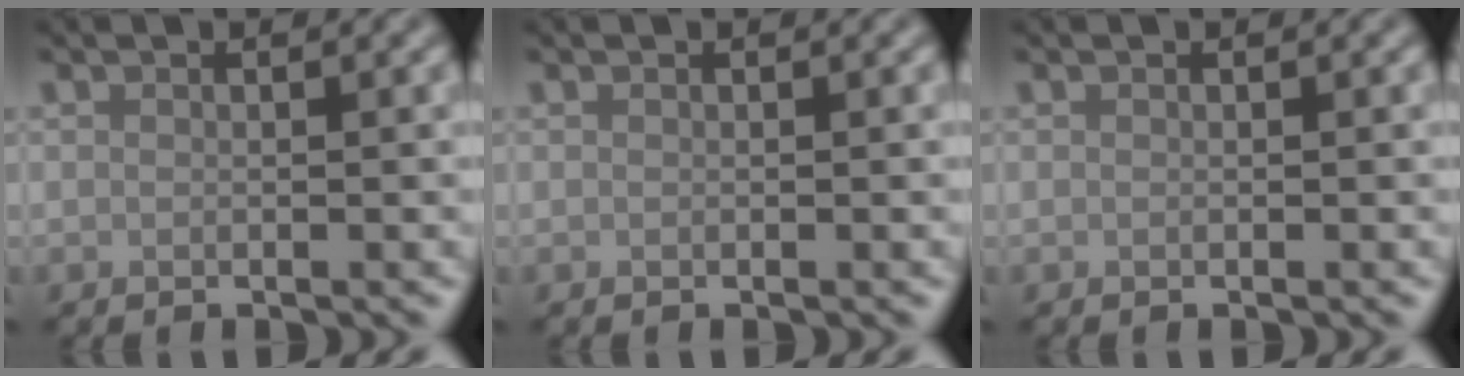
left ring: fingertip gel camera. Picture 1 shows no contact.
{"total": 0.0}
{"total": 0.0}